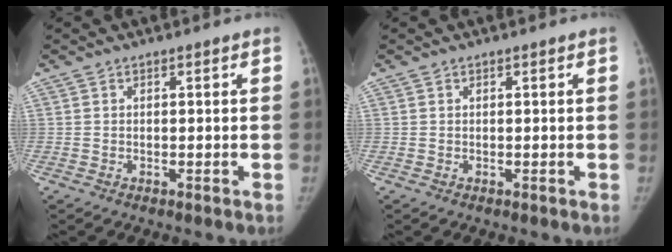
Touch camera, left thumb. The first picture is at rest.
{"total": 0.0}